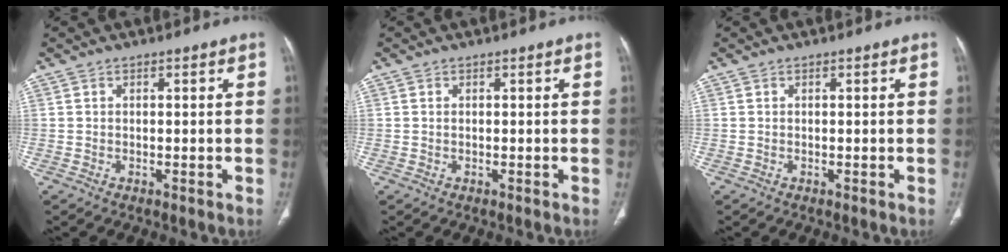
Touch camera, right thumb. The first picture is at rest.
{"total": 0.0}
{"total": 0.0}